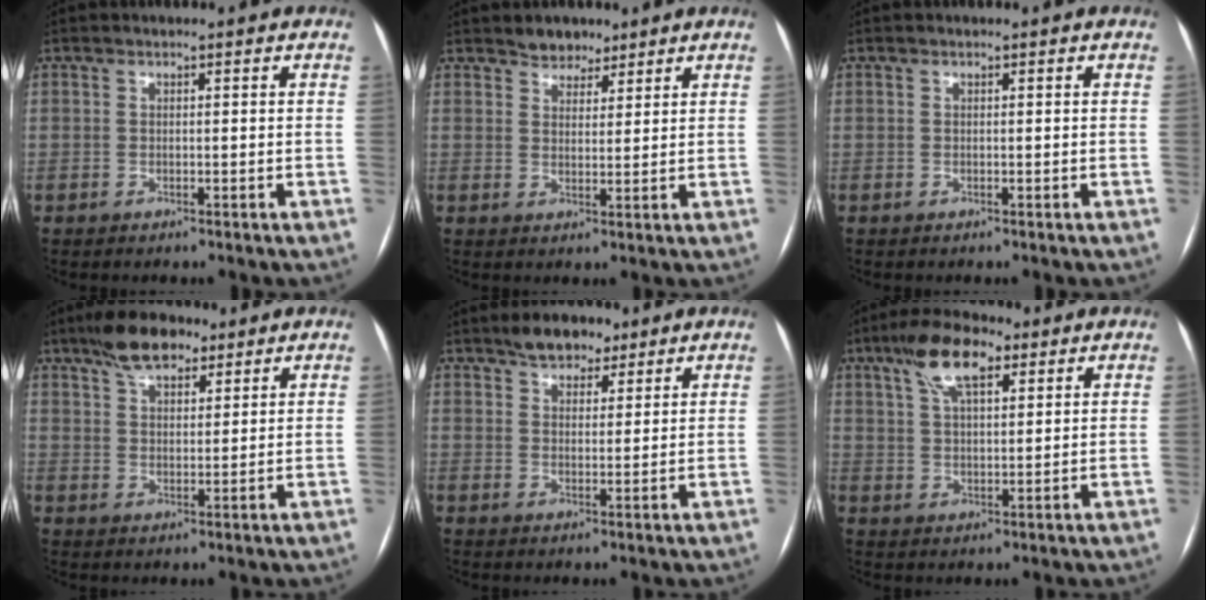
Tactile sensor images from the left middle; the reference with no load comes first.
{"total": 3.5, "force": [2.9, 1.9, 0.5], "torque": [-0.007, 0.003, 0.046]}
{"total": 0.0}
{"total": 7.9, "force": [5.7, 3.3, 4.4], "torque": [-0.082, 0.015, 0.101]}
{"total": 5.7, "force": [4.3, 2.9, 2.5], "torque": [-0.038, 0.010, 0.073]}
{"total": 9.2, "force": [5.2, 3.3, 6.8], "torque": [-0.135, 0.022, 0.095]}